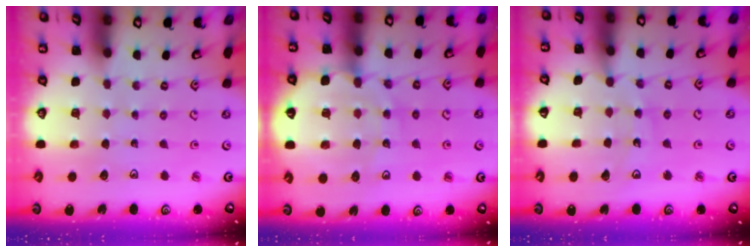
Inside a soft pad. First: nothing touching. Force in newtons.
{"total": 10.9, "press": 10.4, "slide": 3.1}
{"total": 10.3, "press": 10.3, "slide": 1.3}